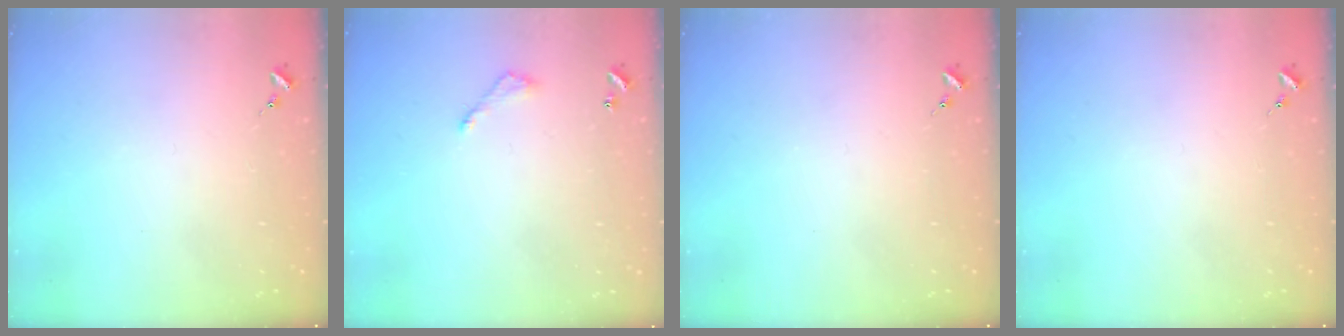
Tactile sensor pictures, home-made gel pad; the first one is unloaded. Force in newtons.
{"total": 6.0, "press": 6.0, "slide": 0.6}
{"total": 0.0}
{"total": 0.0}